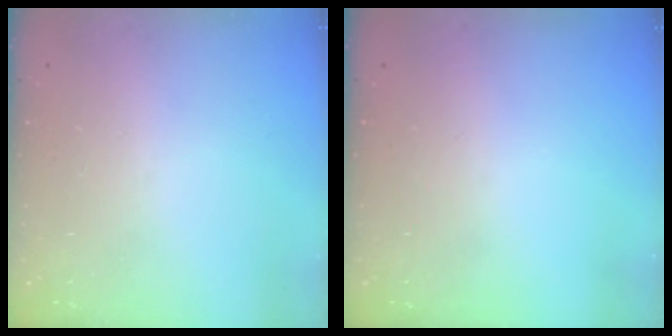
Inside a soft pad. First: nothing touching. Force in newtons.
{"total": 0.0}